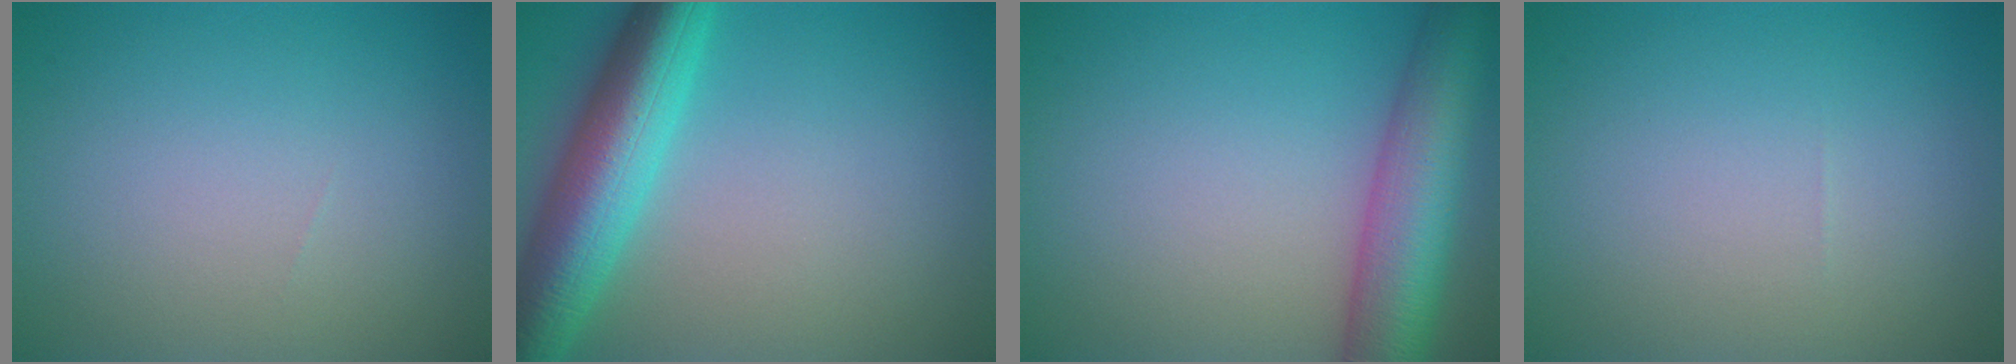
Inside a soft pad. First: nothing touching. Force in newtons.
{"total": 8.2, "press": 8.2, "slide": 0.3}
{"total": 8.4, "press": 8.4, "slide": 0.3}
{"total": 0.0}